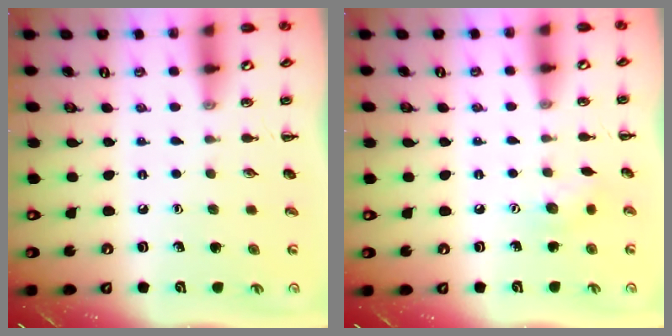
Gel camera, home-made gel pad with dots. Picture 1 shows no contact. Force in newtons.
{"total": 5.8, "press": 5.7, "slide": 0.7}